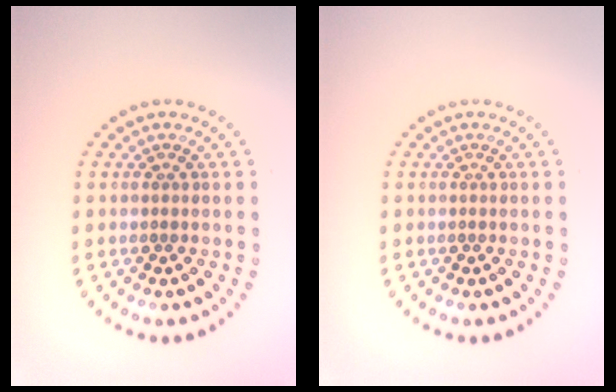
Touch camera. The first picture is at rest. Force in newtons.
{"total": 0.0}